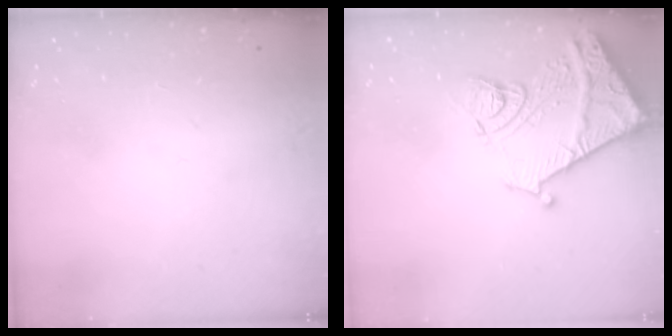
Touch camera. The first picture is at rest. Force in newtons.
{"total": 17.2, "press": 17.1, "slide": 2.0}